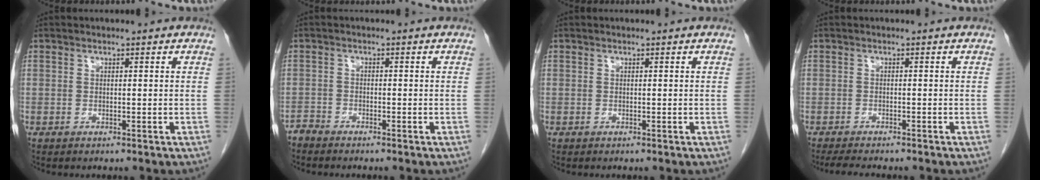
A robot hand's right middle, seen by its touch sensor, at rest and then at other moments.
{"total": 1.5, "force": [-1.4, 0.0, -0.2], "torque": [0.010, -0.004, -0.029]}
{"total": 0.0}
{"total": 5.7, "force": [-4.9, 0.9, 2.8], "torque": [-0.039, -0.011, -0.069]}